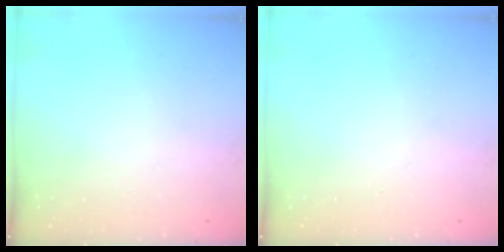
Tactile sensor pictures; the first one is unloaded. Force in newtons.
{"total": 0.0}